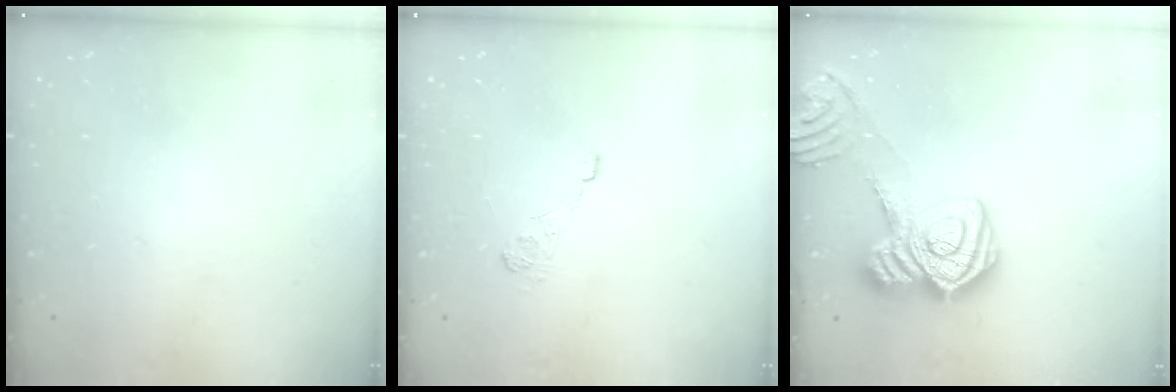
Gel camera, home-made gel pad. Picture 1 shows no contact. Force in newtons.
{"total": 8.5, "press": 8.4, "slide": 1.5}
{"total": 17.8, "press": 17.8, "slide": 1.2}